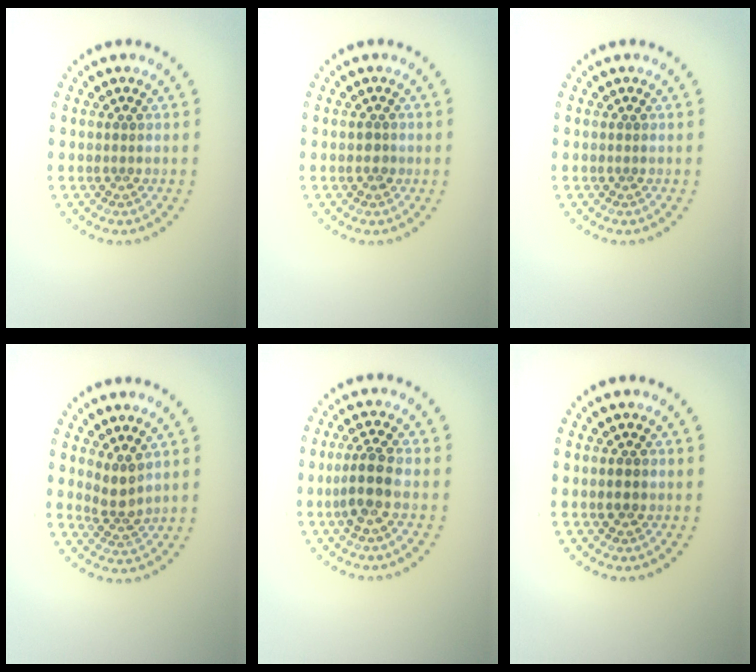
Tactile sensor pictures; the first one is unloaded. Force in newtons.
{"total": 1.0, "press": 0.9, "slide": 0.3}
{"total": 0.0}
{"total": 2.3, "press": 1.8, "slide": 1.6}
{"total": 2.9, "press": 2.5, "slide": 1.4}
{"total": 0.9, "press": 0.9, "slide": 0.1}